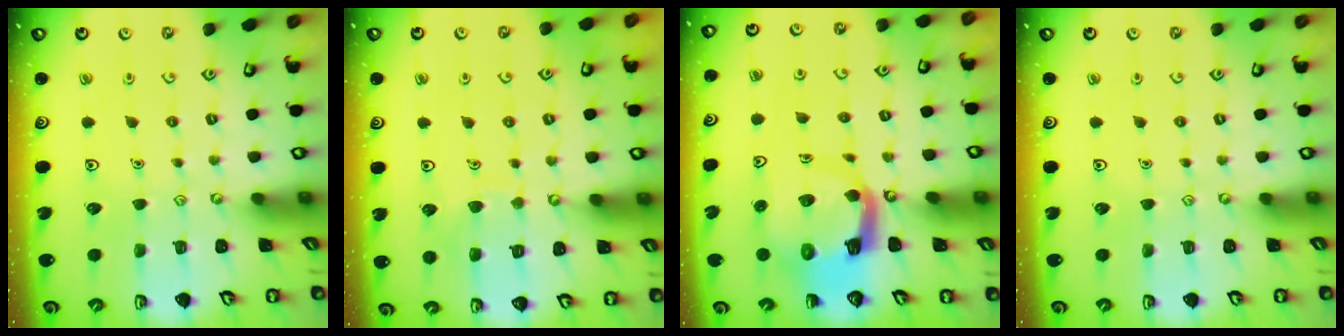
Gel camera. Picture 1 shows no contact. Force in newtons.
{"total": 6.7, "press": 6.7, "slide": 0.7}
{"total": 7.3, "press": 7.2, "slide": 0.8}
{"total": 0.0}